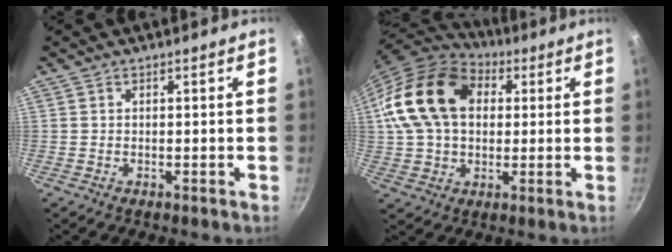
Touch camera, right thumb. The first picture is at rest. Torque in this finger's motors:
{"motor_torque": [1.24, 3.56, 1.07, -0.90, 0.18]}